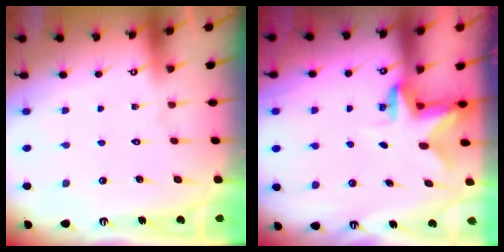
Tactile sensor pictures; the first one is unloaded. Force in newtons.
{"total": 2.5, "press": 2.5, "slide": 0.5}